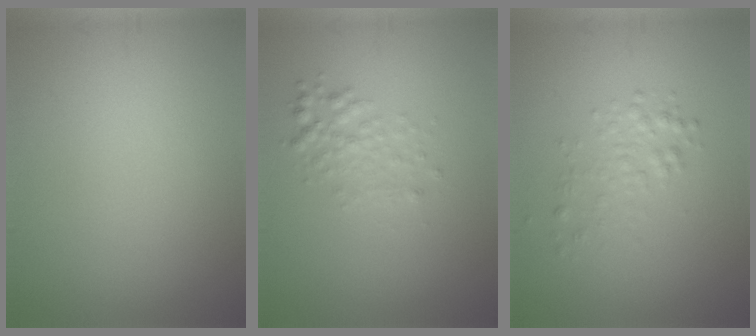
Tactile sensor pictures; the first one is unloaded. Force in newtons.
{"total": 2.0, "press": 2.0, "slide": 0.0}
{"total": 1.8, "press": 1.8, "slide": 0.1}